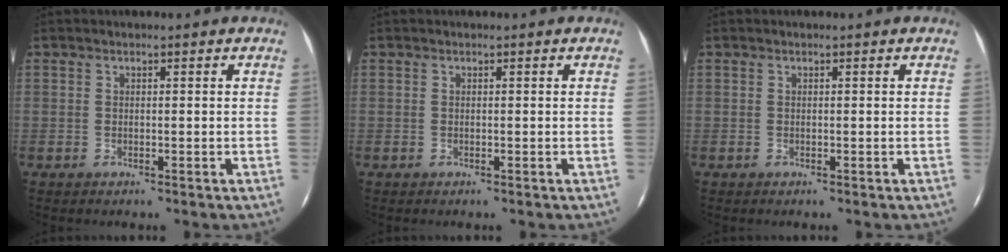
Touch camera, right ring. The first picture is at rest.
{"total": 0.0}
{"total": 0.0}